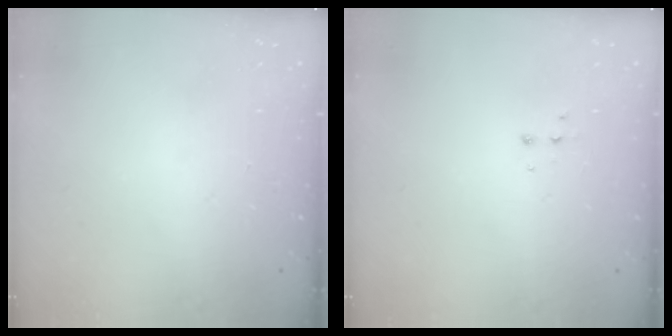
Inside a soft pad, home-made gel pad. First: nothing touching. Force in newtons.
{"total": 3.9, "press": 3.9, "slide": 0.5}